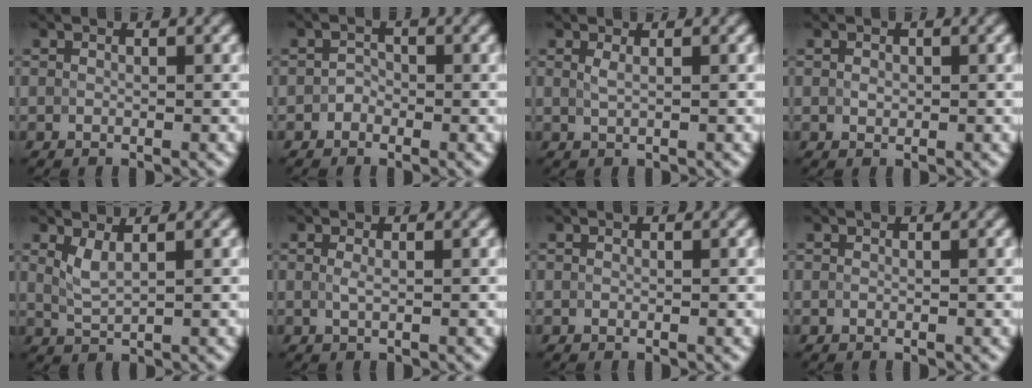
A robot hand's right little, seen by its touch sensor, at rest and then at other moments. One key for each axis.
{"total": 0.9, "fx": -0.5, "fy": 0.7, "fz": 0.3, "tx": -0.003, "ty": 0.005, "tz": -0.011}
{"total": 0.8, "fx": 0.4, "fy": 0.0, "fz": 0.7, "tx": -0.018, "ty": 0.005, "tz": 0.010}
{"total": 0.6, "fx": 0.1, "fy": 0.4, "fz": 0.4, "tx": -0.009, "ty": 0.001, "tz": 0.001}
{"total": 1.9, "fx": 1.1, "fy": 0.4, "fz": 1.4, "tx": -0.040, "ty": -0.001, "tz": 0.028}
{"total": 0.7, "fx": 0.2, "fy": 0.1, "fz": 0.7, "tx": -0.021, "ty": 0.001, "tz": 0.003}
{"total": 0.0}
{"total": 0.0}